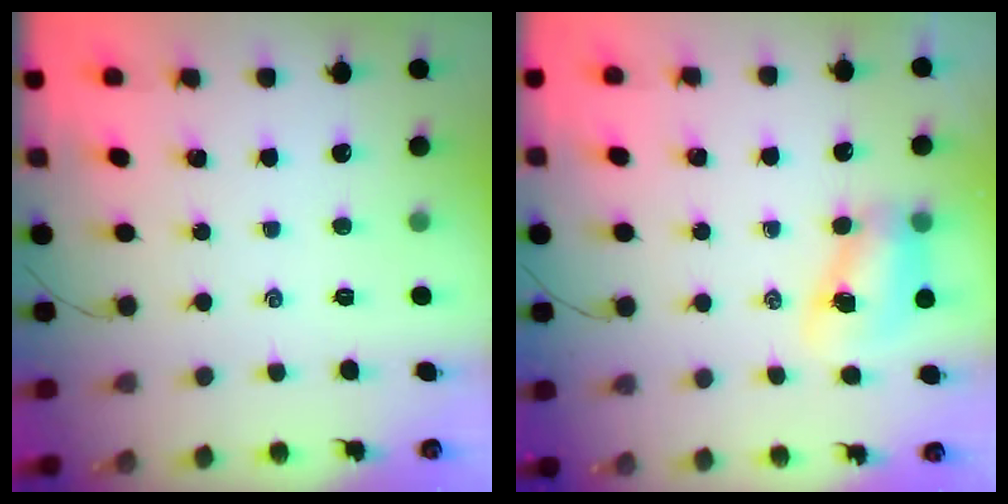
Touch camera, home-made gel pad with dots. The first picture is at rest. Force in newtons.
{"total": 7.9, "press": 7.9, "slide": 1.0}